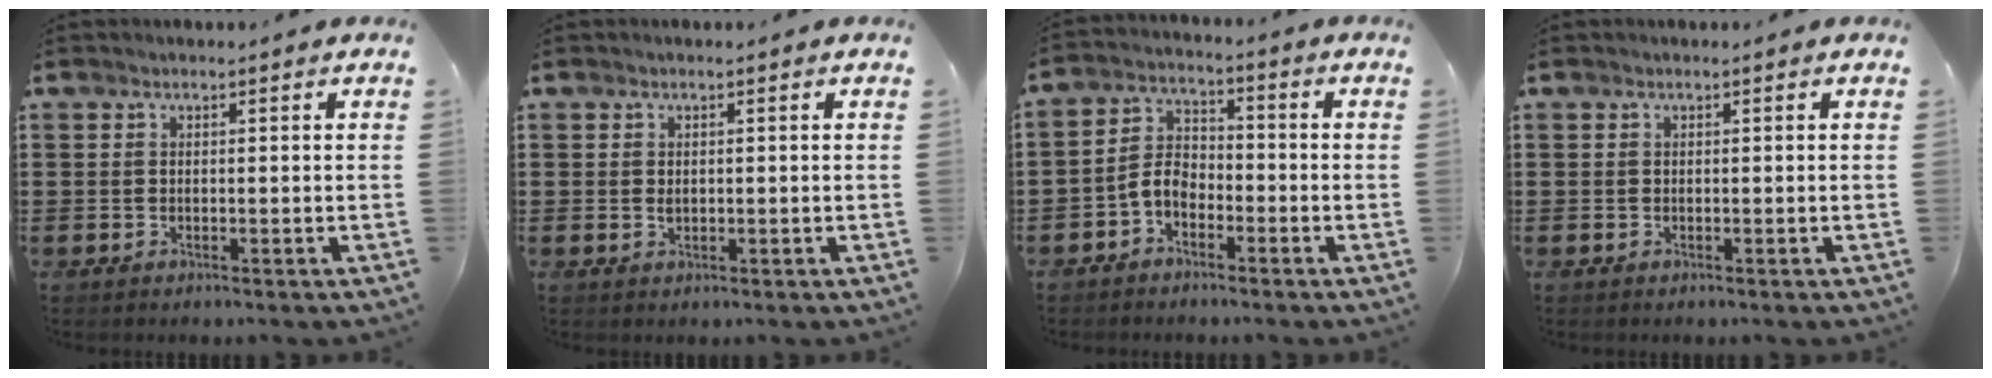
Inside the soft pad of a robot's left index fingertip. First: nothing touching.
{"total": 0.7, "force": [0.2, 0.5, 0.5], "torque": [-0.012, 0.004, 0.004]}
{"total": 4.6, "force": [-2.9, 2.6, 2.5], "torque": [-0.069, 0.004, -0.064]}
{"total": 0.0}